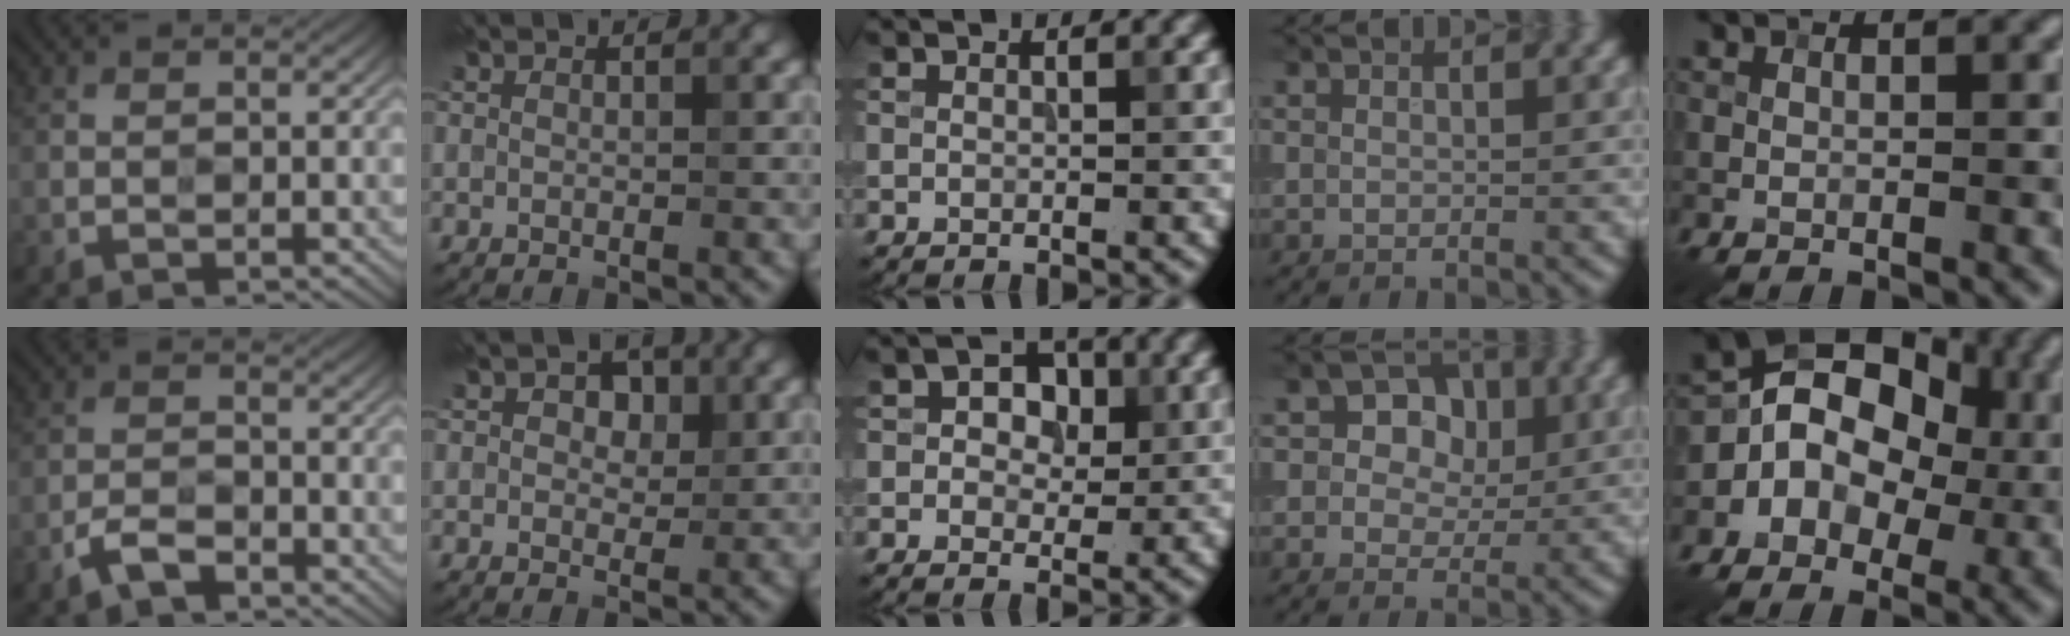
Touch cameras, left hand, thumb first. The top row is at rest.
{"thumb": {"total": 3.5, "force": [-2.5, 1.4, 2.1], "torque": [-0.043, 0.002, -0.056]}, "index": {"total": 2.7, "force": [0.9, 1.9, 1.7], "torque": [-0.022, 0.002, 0.008]}, "middle": {"total": 3.5, "force": [0.7, 2.5, 2.2], "torque": [-0.030, 0.003, 0.001]}, "ring": {"total": 4.9, "force": [1.6, 3.7, 2.7], "torque": [-0.034, 0.006, 0.001]}, "little": {"total": 10.2, "force": [0.0, 8.2, 6.1], "torque": [-0.063, 0.039, -0.041]}}